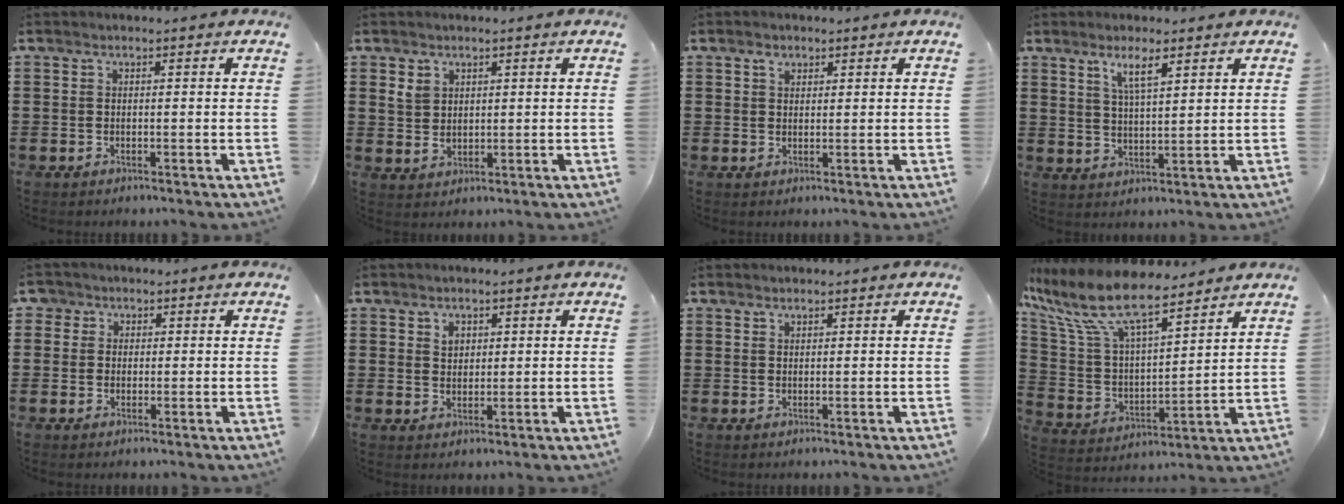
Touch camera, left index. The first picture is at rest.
{"total": 2.7, "force": [1.5, 2.0, 0.9], "torque": [-0.025, 0.007, 0.028]}
{"total": 1.6, "force": [0.9, 1.1, 0.7], "torque": [-0.007, 0.000, 0.016]}
{"total": 4.7, "force": [3.0, 1.0, 3.4], "torque": [-0.076, 0.005, 0.052]}
{"total": 2.3, "force": [0.7, 2.2, 0.0], "torque": [-0.014, 0.010, 0.009]}
{"total": 2.1, "force": [1.2, 1.7, 0.6], "torque": [-0.010, 0.003, 0.020]}
{"total": 0.8, "force": [0.8, 0.3, 0.2], "torque": [-0.005, 0.000, 0.015]}
{"total": 11.7, "force": [8.9, 2.8, 7.1], "torque": [-0.183, -0.047, 0.153]}